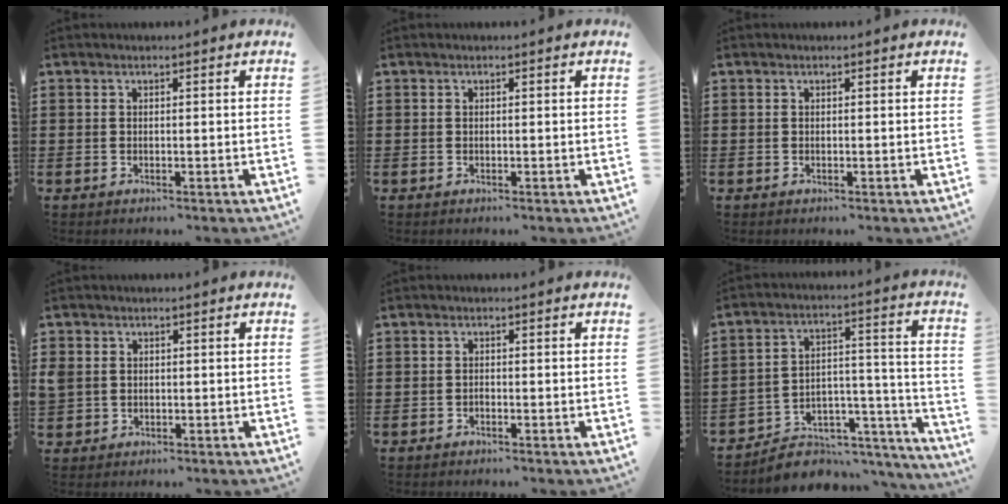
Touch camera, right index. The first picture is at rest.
{"total": 0.0}
{"total": 0.0}
{"total": 1.8, "force": [0.0, 1.6, 0.7], "torque": [-0.028, 0.004, -0.004]}
{"total": 0.7, "force": [-0.5, 0.4, 0.3], "torque": [-0.006, 0.000, -0.010]}
{"total": 6.2, "force": [-5.2, 3.1, 1.1], "torque": [-0.021, 0.012, -0.099]}